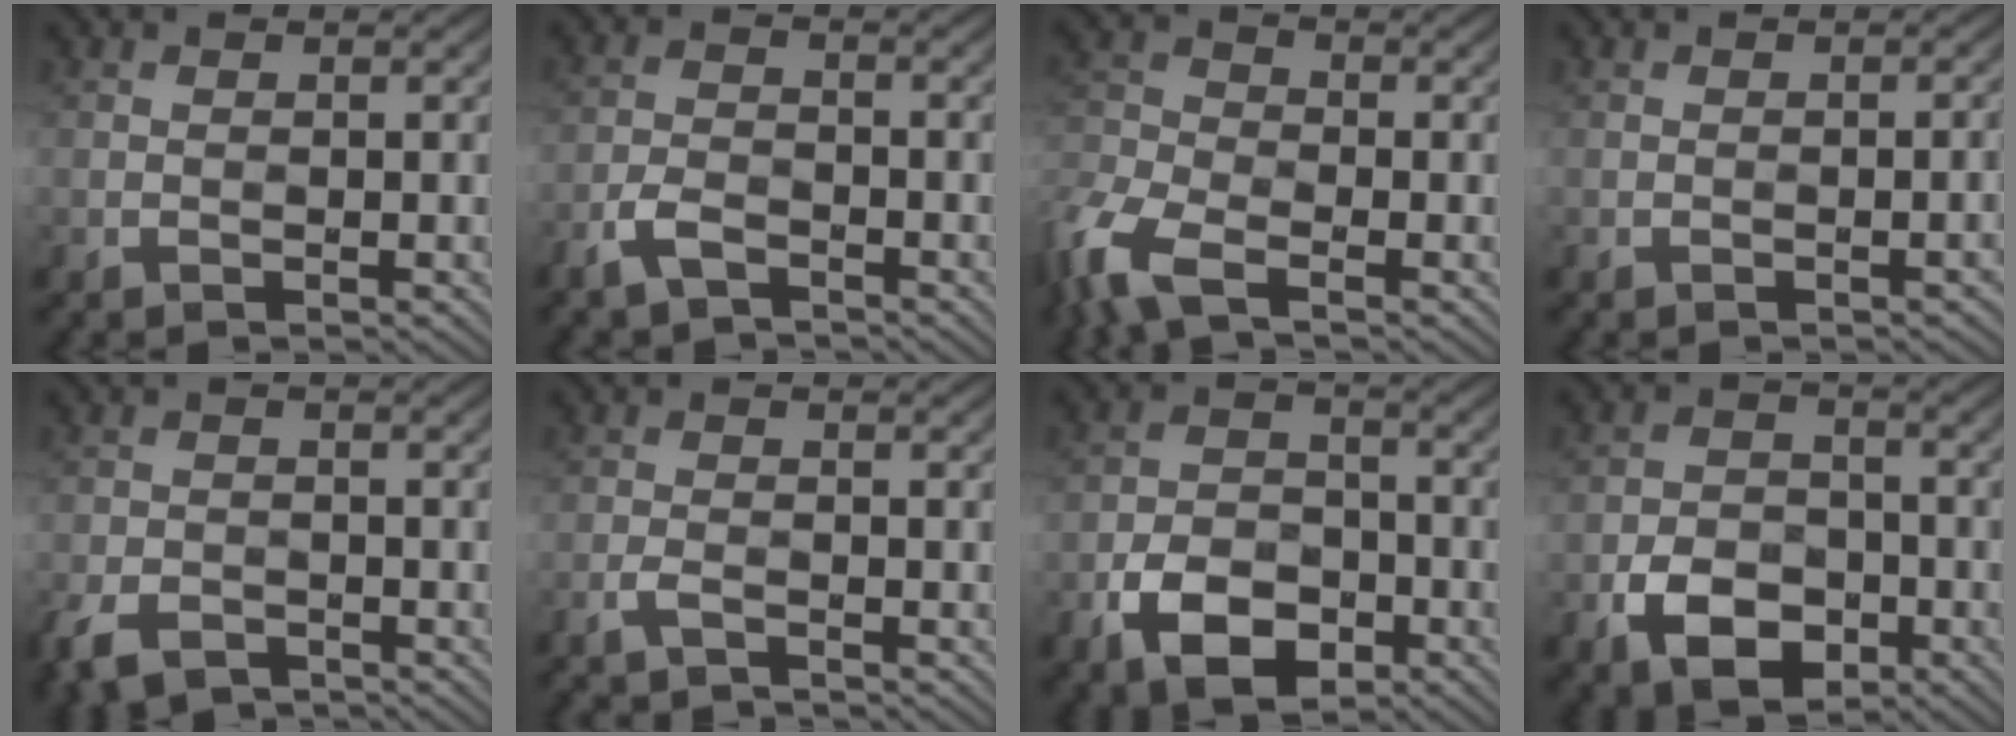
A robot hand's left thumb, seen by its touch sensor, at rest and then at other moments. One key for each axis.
{"total": 3.5, "fx": -2.2, "fy": 1.6, "fz": 2.3, "tx": -0.046, "ty": -0.005, "tz": -0.052}
{"total": 9.1, "fx": -5.1, "fy": 4.5, "fz": 6.0, "tx": -0.152, "ty": -0.017, "tz": -0.116}
{"total": 2.2, "fx": -1.5, "fy": 0.5, "fz": 1.4, "tx": -0.013, "ty": 0.015, "tz": -0.017}
{"total": 5.4, "fx": -2.9, "fy": 3.2, "fz": 3.3, "tx": -0.064, "ty": -0.015, "tz": -0.058}
{"total": 2.5, "fx": -2.0, "fy": 0.5, "fz": 1.5, "tx": -0.032, "ty": -0.003, "tz": -0.040}
{"total": 7.5, "fx": -2.6, "fy": 5.1, "fz": 4.9, "tx": -0.093, "ty": -0.009, "tz": -0.053}
{"total": 6.7, "fx": -1.8, "fy": 4.9, "fz": 4.3, "tx": -0.080, "ty": -0.008, "tz": -0.035}